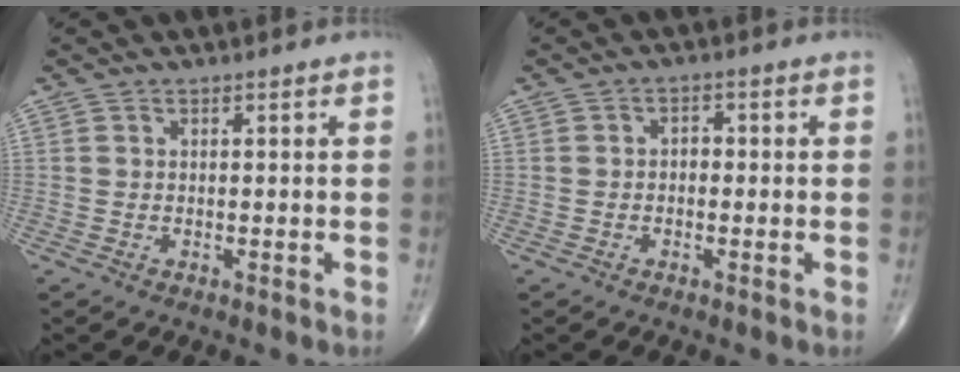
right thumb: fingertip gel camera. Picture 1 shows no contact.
{"total": 1.8, "force": [-0.2, 1.3, 1.2], "torque": [-0.006, 0.008, -0.009]}